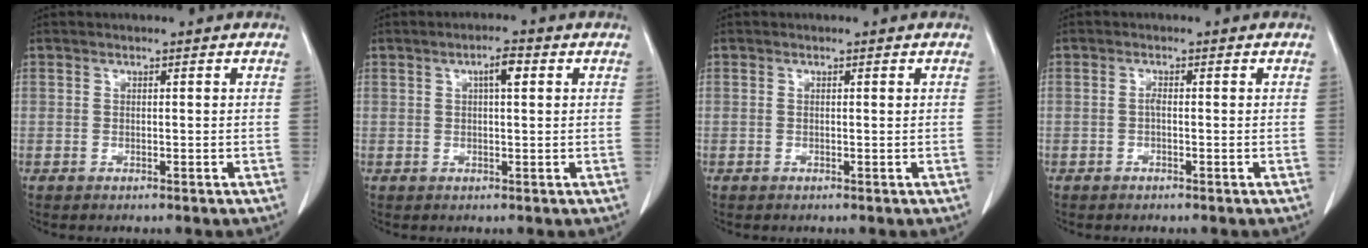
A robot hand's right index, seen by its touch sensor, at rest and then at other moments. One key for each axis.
{"total": 3.1, "fx": 1.2, "fy": 0.7, "fz": 2.8, "tx": -0.044, "ty": 0.006, "tz": 0.017}
{"total": 0.0}
{"total": 0.7, "fx": -0.1, "fy": 0.3, "fz": 0.7, "tx": -0.012, "ty": 0.002, "tz": -0.005}